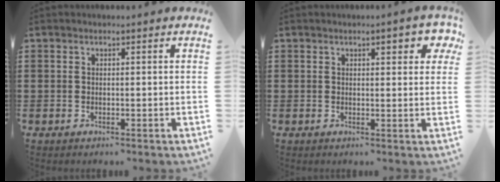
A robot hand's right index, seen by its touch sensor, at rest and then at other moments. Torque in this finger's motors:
{"motor_torque": [0.43, 0.11, 0.14, 0.01]}